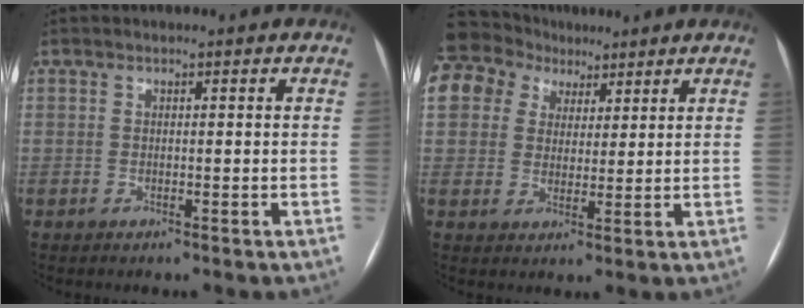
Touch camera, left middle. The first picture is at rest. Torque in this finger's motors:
{"motor_torque": [1.29, -0.85, 1.05, 0.21]}